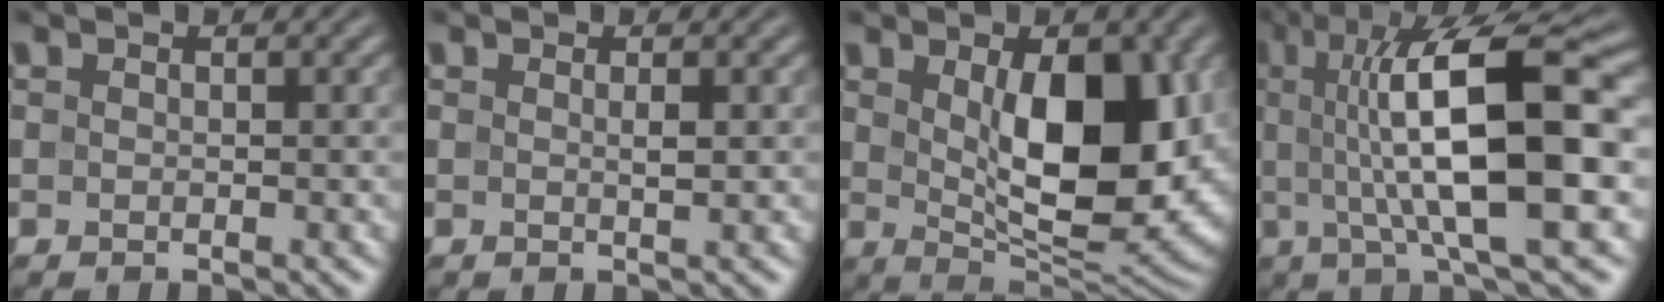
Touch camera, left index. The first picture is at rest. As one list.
[{"total": 0.9, "force": [0.2, 0.1, 0.9], "torque": [-0.012, 0.003, 0.001]}, {"total": 11.2, "force": [1.3, 5.5, 9.6], "torque": [-0.140, -0.016, 0.036]}, {"total": 13.2, "force": [1.2, 3.5, 12.7], "torque": [-0.200, 0.009, 0.019]}]